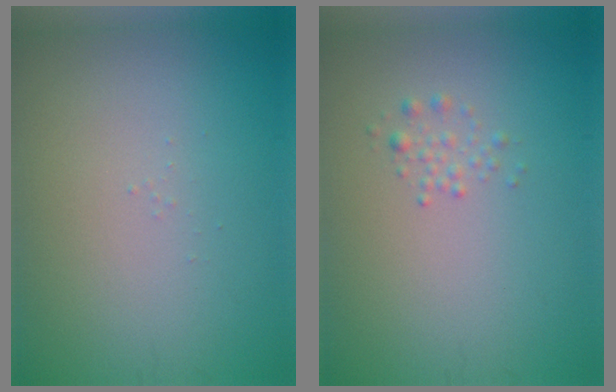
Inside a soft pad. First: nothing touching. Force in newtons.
{"total": 1.0, "press": 1.0, "slide": 0.0}